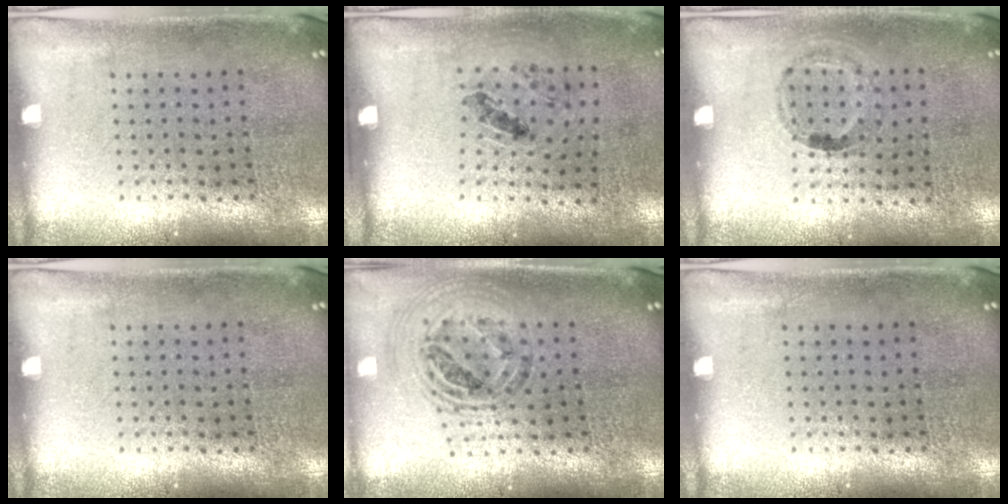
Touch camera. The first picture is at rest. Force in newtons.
{"total": 1.2, "press": 0.7, "slide": 0.9}
{"total": 1.1, "press": 0.7, "slide": 0.9}
{"total": 0.0}
{"total": 1.0, "press": 1.0, "slide": 0.2}
{"total": 0.0}